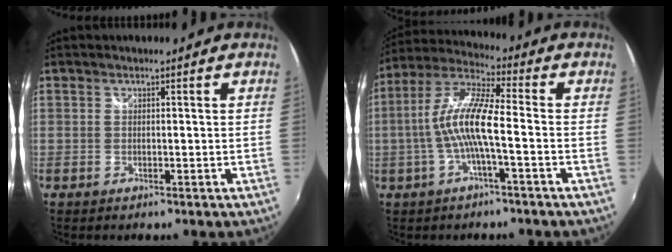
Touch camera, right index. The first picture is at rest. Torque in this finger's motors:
{"motor_torque": [1.19, -0.55, 0.93, 0.21]}